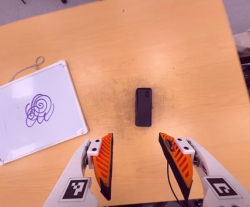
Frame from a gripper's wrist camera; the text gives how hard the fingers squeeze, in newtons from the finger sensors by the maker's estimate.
{"total": 0.0}